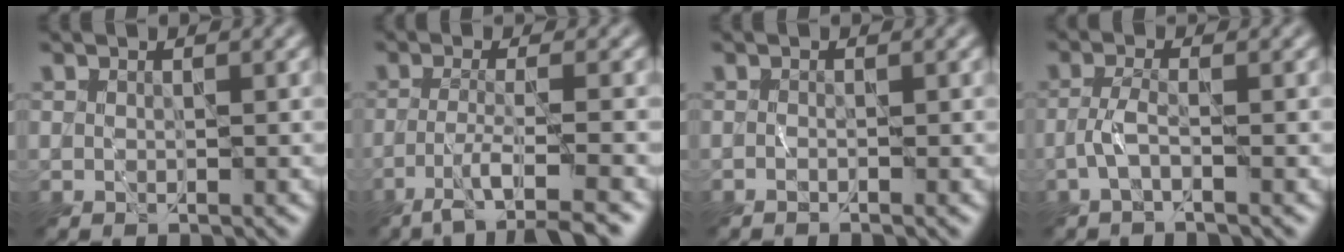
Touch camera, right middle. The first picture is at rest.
{"total": 4.7, "force": [-2.7, 0.8, 3.8], "torque": [-0.059, -0.001, -0.052]}
{"total": 0.6, "force": [-0.4, 0.1, 0.5], "torque": [-0.009, 0.000, -0.007]}
{"total": 2.1, "force": [-1.0, 0.4, 1.8], "torque": [-0.039, 0.006, -0.026]}